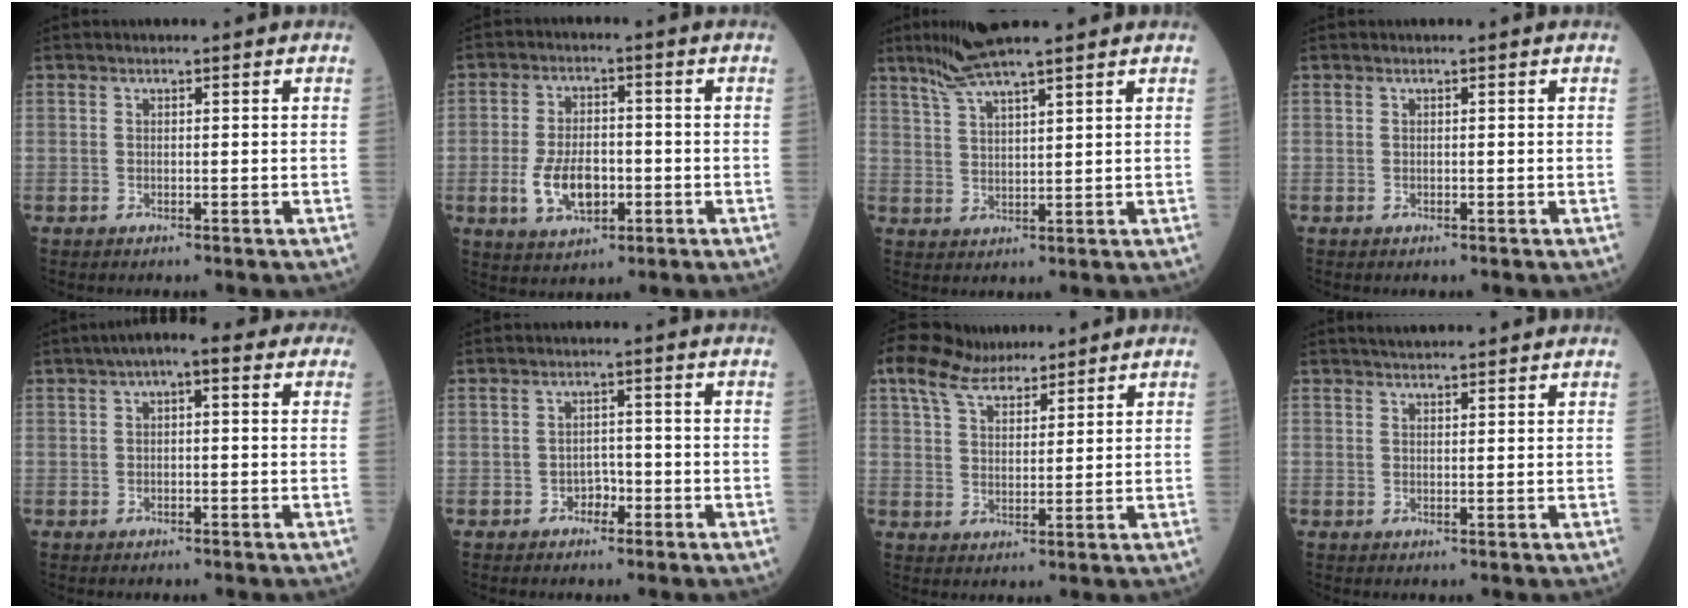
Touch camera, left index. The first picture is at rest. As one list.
[{"total": 7.6, "force": [-2.1, 4.1, 6.0], "torque": [-0.126, 0.002, -0.032]}, {"total": 7.3, "force": [5.9, -0.1, 4.3], "torque": [-0.083, 0.022, 0.110]}, {"total": 0.0}, {"total": 4.8, "force": [1.8, 1.9, 4.0], "torque": [-0.058, 0.029, 0.016]}, {"total": 2.1, "force": [-1.3, 1.4, 0.8], "torque": [-0.008, 0.007, -0.023]}, {"total": 8.8, "force": [7.2, 2.9, 4.1], "torque": [-0.085, 0.033, 0.136]}, {"total": 4.3, "force": [4.0, 0.5, 1.6], "torque": [-0.020, 0.029, 0.061]}]